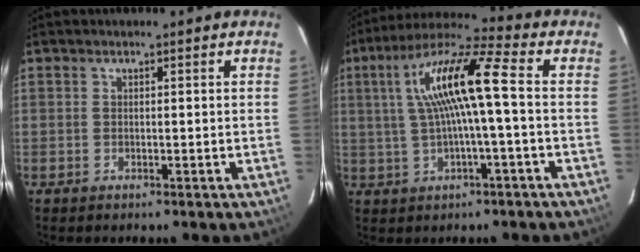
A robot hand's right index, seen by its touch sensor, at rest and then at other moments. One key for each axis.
{"total": 12.9, "fx": 1.2, "fy": 1.2, "fz": 12.8, "tx": -0.245, "ty": 0.023, "tz": 0.022}